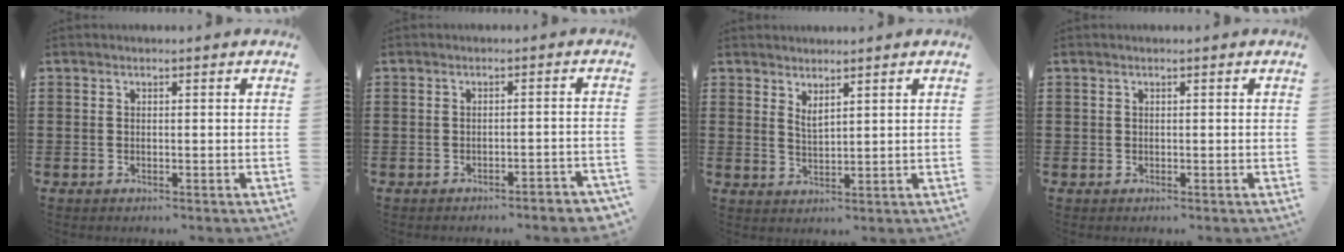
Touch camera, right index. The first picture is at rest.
{"total": 1.8, "force": [-1.7, -0.2, 0.6], "torque": [-0.012, -0.002, -0.035]}
{"total": 1.9, "force": [1.8, 0.3, 0.7], "torque": [-0.017, 0.003, 0.033]}
{"total": 0.0}